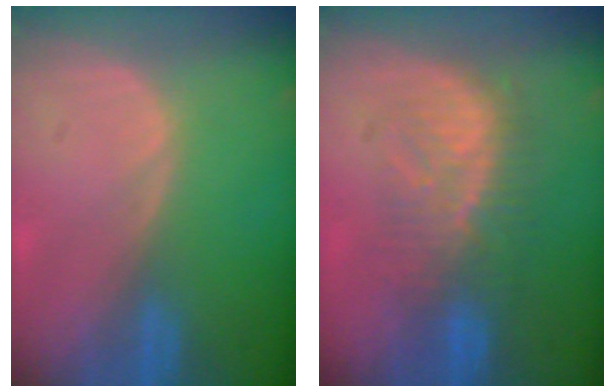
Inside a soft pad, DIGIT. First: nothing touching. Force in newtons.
{"total": 8.0, "press": 7.8, "slide": 1.6}